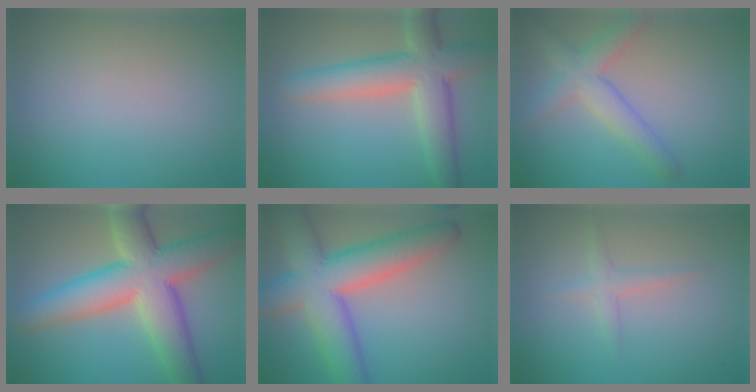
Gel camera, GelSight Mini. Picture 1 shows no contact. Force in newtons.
{"total": 6.8, "press": 6.8, "slide": 0.5}
{"total": 3.9, "press": 3.9, "slide": 0.2}
{"total": 10.4, "press": 10.4, "slide": 0.5}
{"total": 9.7, "press": 9.6, "slide": 0.4}
{"total": 1.5, "press": 1.5, "slide": 0.1}